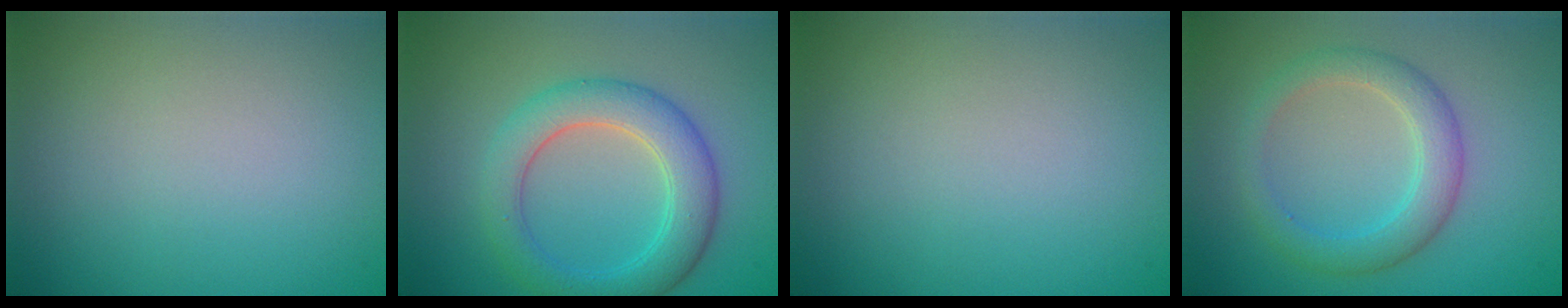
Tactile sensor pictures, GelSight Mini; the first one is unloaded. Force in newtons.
{"total": 5.2, "press": 5.2, "slide": 0.1}
{"total": 0.0}
{"total": 3.5, "press": 3.5, "slide": 0.2}